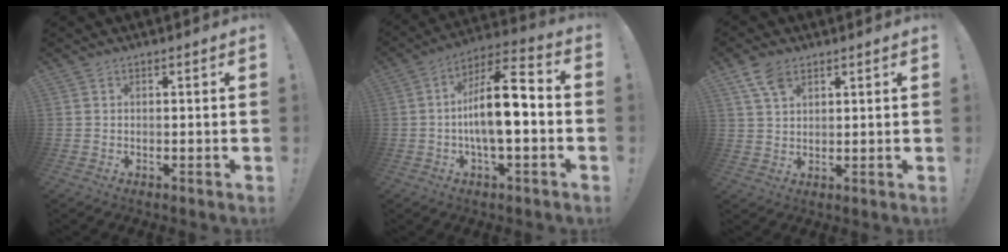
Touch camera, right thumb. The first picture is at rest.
{"total": 15.2, "force": [-2.0, 5.2, 14.1], "torque": [-0.239, 0.014, -0.037]}
{"total": 6.6, "force": [4.0, 3.8, 3.5], "torque": [-0.065, -0.013, 0.077]}